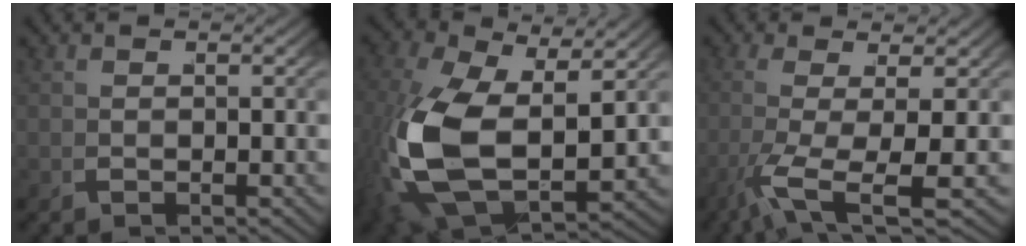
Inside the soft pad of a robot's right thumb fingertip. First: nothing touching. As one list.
[{"total": 12.6, "force": [-0.8, 8.0, 9.7], "torque": [-0.266, -0.063, 0.018]}, {"total": 6.2, "force": [-0.8, 1.9, 5.9], "torque": [-0.145, -0.014, -0.004]}]